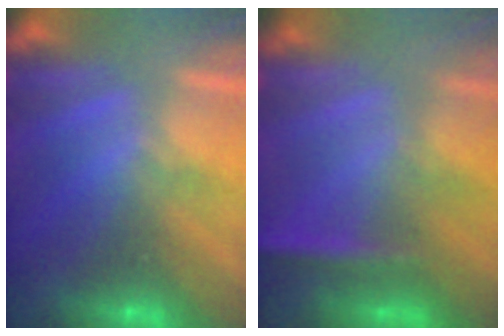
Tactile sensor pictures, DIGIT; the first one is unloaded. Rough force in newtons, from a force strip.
{"total": 3.0}